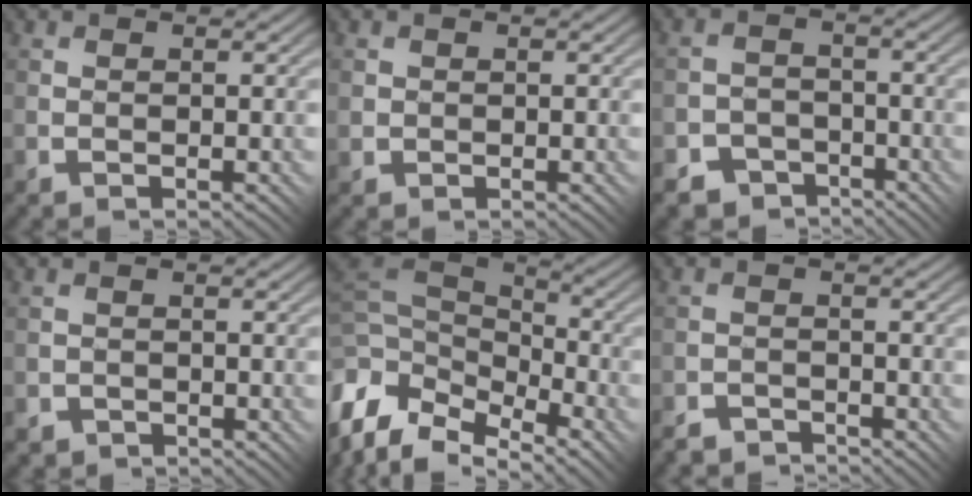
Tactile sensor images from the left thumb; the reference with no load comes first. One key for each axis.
{"total": 1.5, "fx": 0.3, "fy": 1.5, "fz": 0.2, "tx": -0.009, "ty": 0.000, "tz": 0.008}
{"total": 4.9, "fx": -3.7, "fy": 3.2, "fz": 0.8, "tx": -0.006, "ty": 0.010, "tz": -0.069}
{"total": 1.7, "fx": -1.2, "fy": 1.2, "fz": -0.2, "tx": 0.010, "ty": 0.010, "tz": -0.021}
{"total": 14.2, "fx": -6.6, "fy": 8.6, "fz": 9.2, "tx": -0.229, "ty": -0.002, "tz": -0.095}
{"total": 2.5, "fx": -2.5, "fy": 0.4, "fz": 0.0, "tx": 0.006, "ty": 0.007, "tz": -0.049}